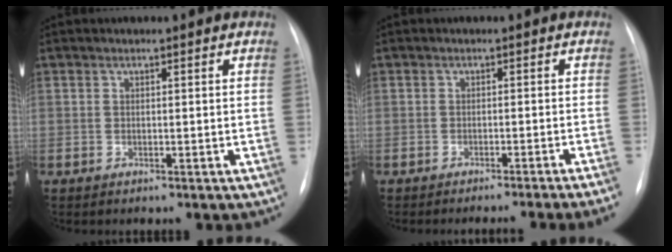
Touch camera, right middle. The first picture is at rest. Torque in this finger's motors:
{"motor_torque": [1.04, -1.10, 0.23, 0.07]}